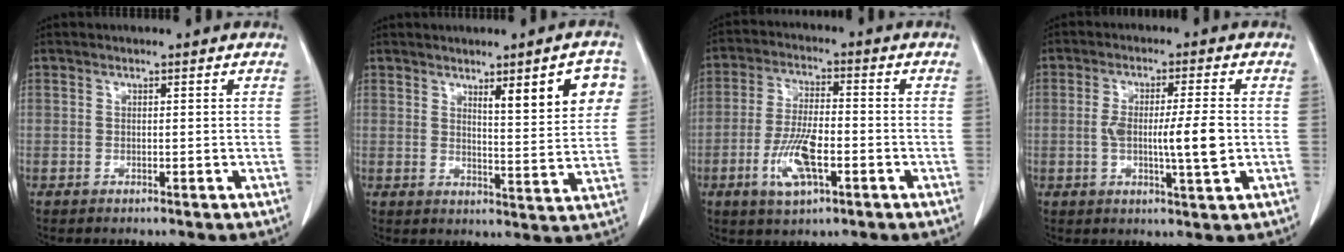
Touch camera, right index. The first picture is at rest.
{"total": 9.0, "force": [4.2, 1.4, 7.9], "torque": [-0.099, -0.003, 0.056]}
{"total": 8.8, "force": [-3.1, 2.8, 7.8], "torque": [-0.161, -0.003, -0.054]}
{"total": 7.8, "force": [-0.6, 0.6, 7.7], "torque": [-0.136, -0.003, -0.009]}